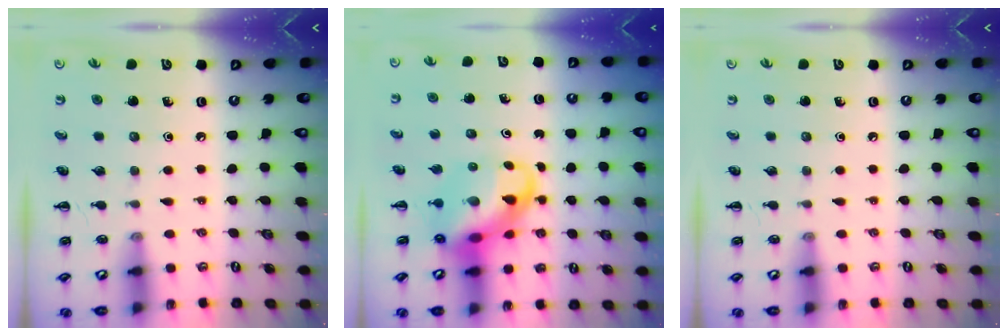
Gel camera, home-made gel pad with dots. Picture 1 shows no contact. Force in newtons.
{"total": 11.5, "press": 11.1, "slide": 3.0}
{"total": 0.0}